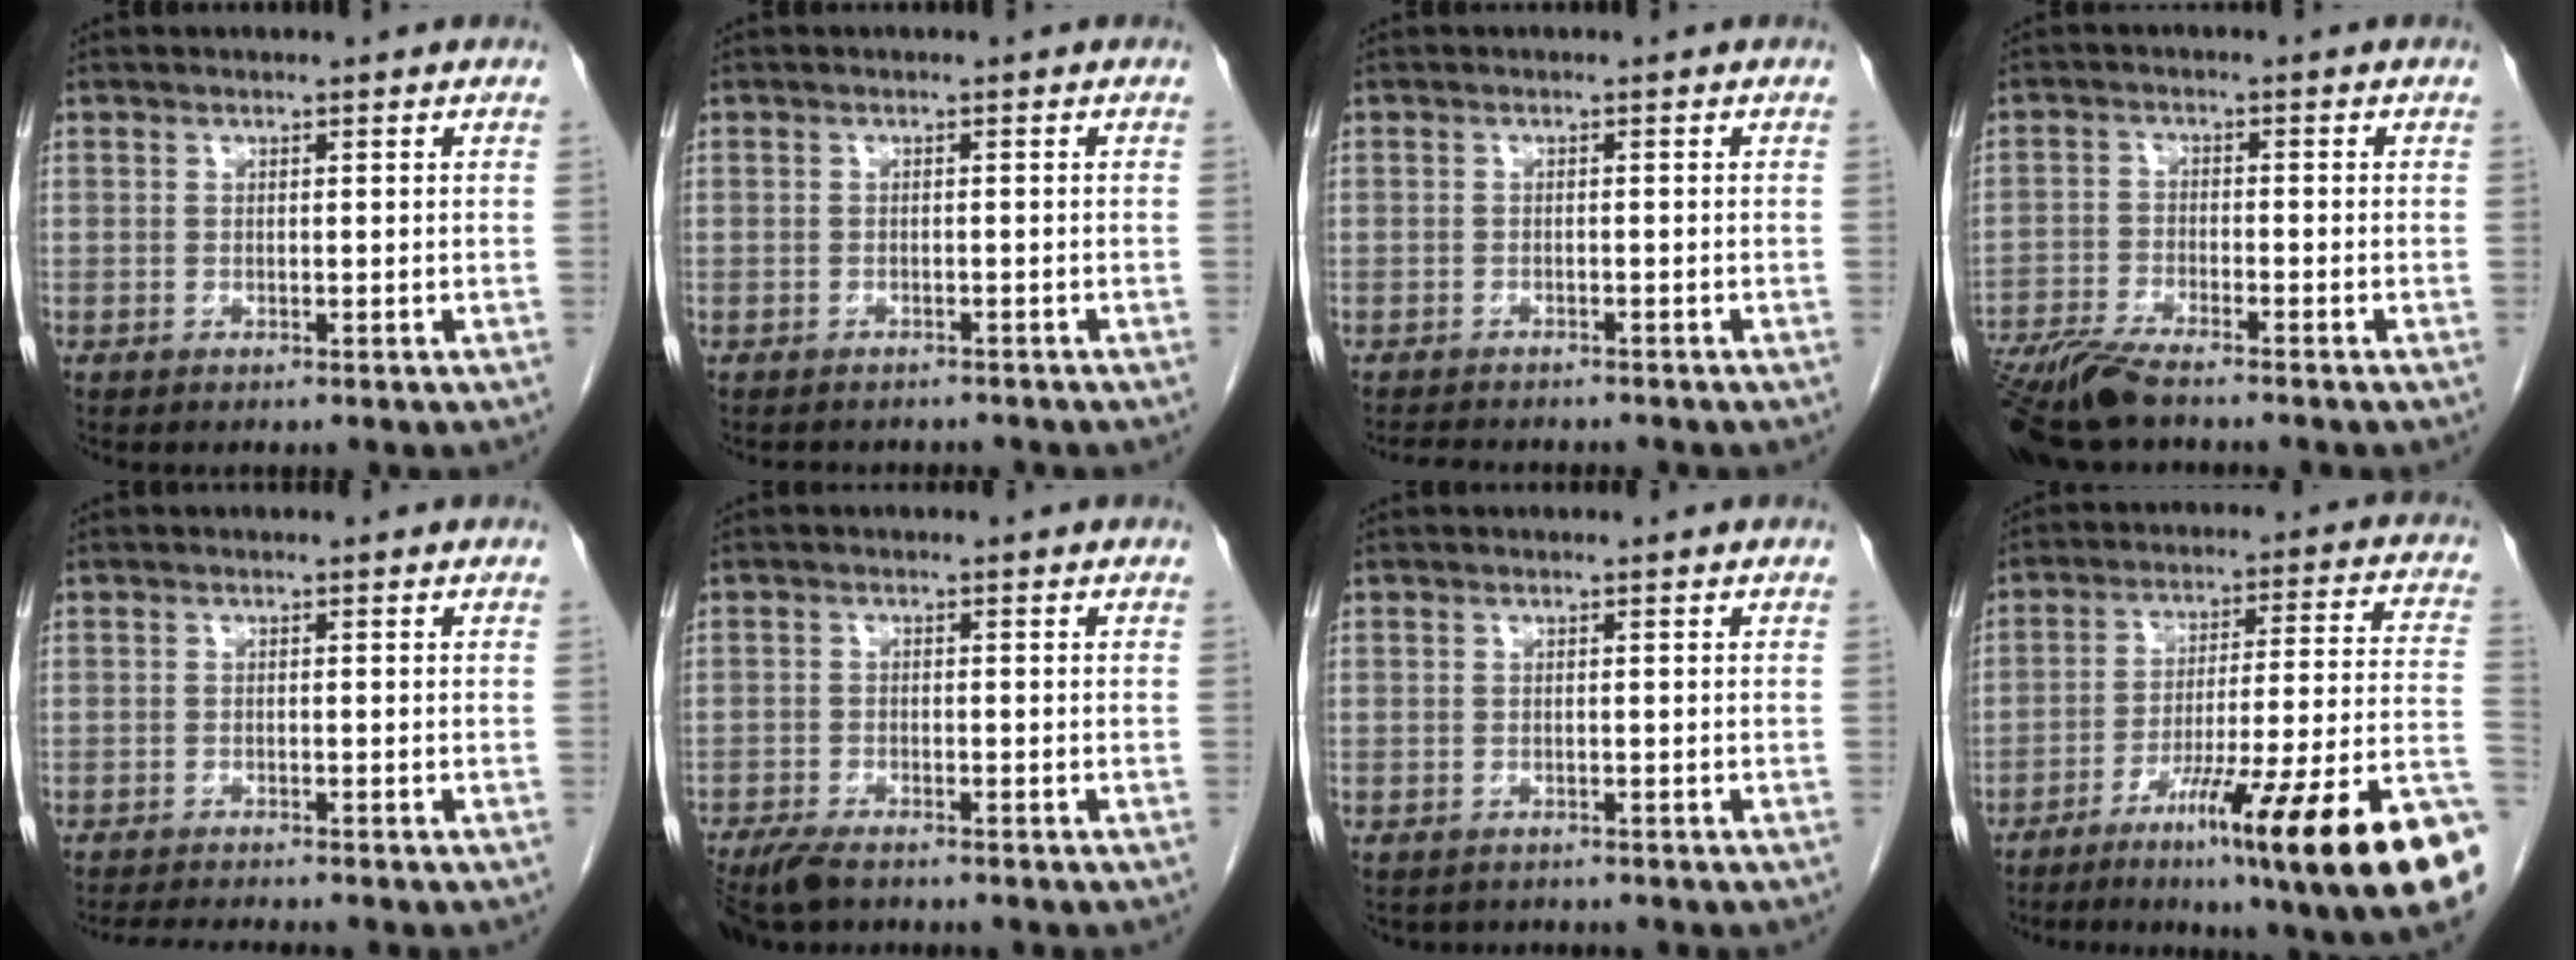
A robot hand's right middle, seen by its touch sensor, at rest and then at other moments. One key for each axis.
{"total": 4.1, "fx": -3.7, "fy": 1.5, "fz": 0.8, "tx": -0.012, "ty": -0.001, "tz": -0.044}
{"total": 5.7, "fx": -5.1, "fy": 1.5, "fz": 1.9, "tx": -0.029, "ty": -0.008, "tz": -0.070}
{"total": 9.4, "fx": -7.9, "fy": 1.0, "fz": 4.9, "tx": -0.088, "ty": -0.024, "tz": -0.140}
{"total": 4.3, "fx": -4.1, "fy": -0.3, "fz": 1.5, "tx": -0.023, "ty": -0.016, "tz": -0.064}
{"total": 6.1, "fx": -5.0, "fy": 1.7, "fz": 3.0, "tx": -0.053, "ty": -0.014, "tz": -0.087}
{"total": 2.0, "fx": -1.8, "fy": 1.0, "fz": 0.2, "tx": -0.011, "ty": -0.003, "tz": -0.024}
{"total": 22.6, "fx": -12.5, "fy": 0.8, "fz": 18.8, "tx": -0.199, "ty": -0.011, "tz": -0.194}